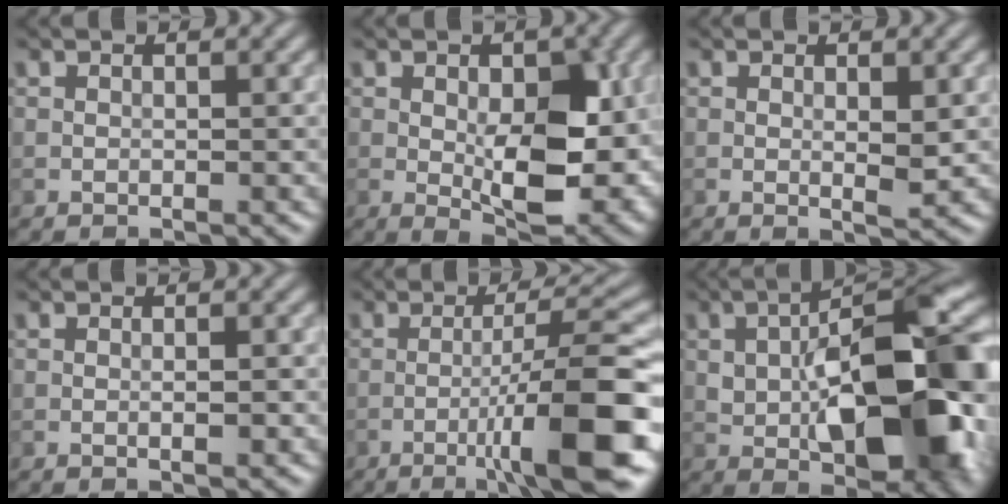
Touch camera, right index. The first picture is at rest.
{"total": 7.5, "force": [-0.2, 3.6, 6.6], "torque": [-0.102, -0.010, 0.004]}
{"total": 1.8, "force": [0.2, 0.4, 1.7], "torque": [-0.028, -0.005, 0.004]}
{"total": 1.0, "force": [0.0, 0.1, 1.0], "torque": [-0.016, -0.001, 0.000]}
{"total": 10.0, "force": [-3.5, 1.2, 9.3], "torque": [-0.134, 0.017, -0.056]}
{"total": 15.1, "force": [-0.8, 7.9, 12.8], "torque": [-0.175, 0.003, -0.011]}